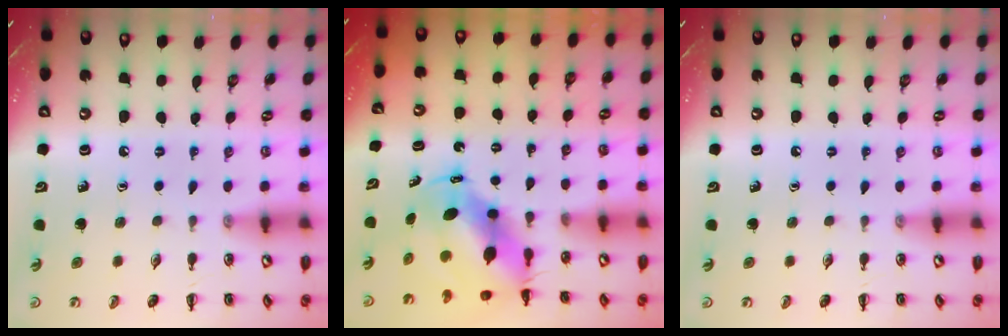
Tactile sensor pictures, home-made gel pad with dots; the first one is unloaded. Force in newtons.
{"total": 9.2, "press": 9.0, "slide": 2.0}
{"total": 0.0}